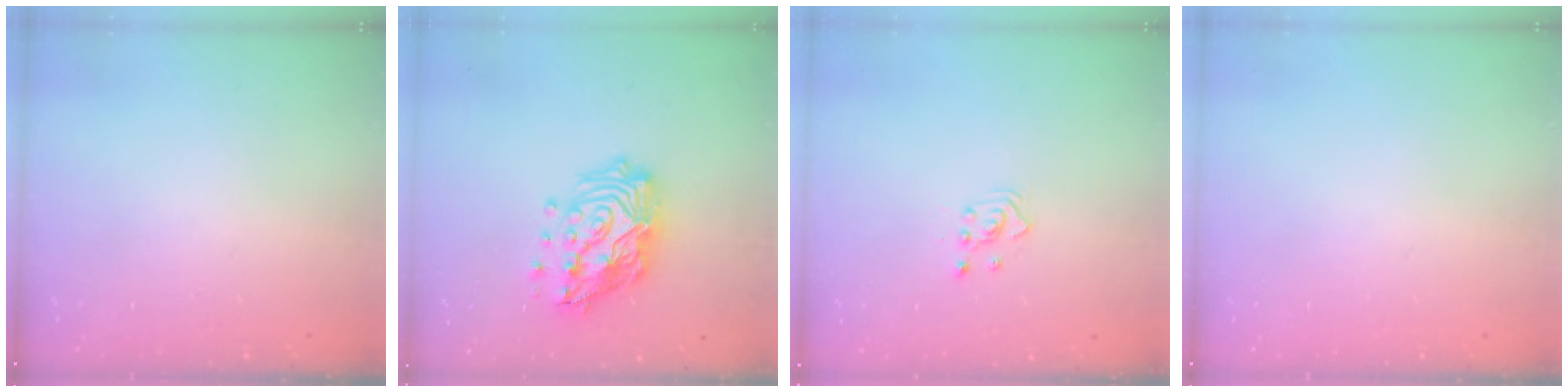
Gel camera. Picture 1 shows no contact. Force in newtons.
{"total": 18.6, "press": 18.6, "slide": 1.4}
{"total": 2.3, "press": 2.3, "slide": 0.3}
{"total": 0.0}